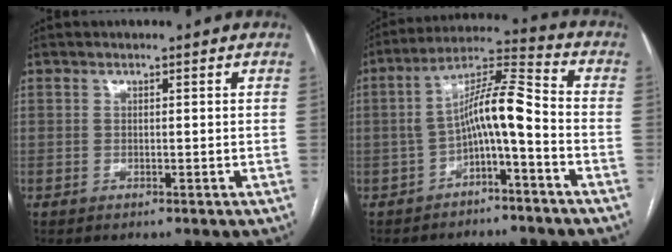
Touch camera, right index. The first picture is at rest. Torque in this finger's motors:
{"motor_torque": [0.78, -0.17, 0.35, 0.16]}